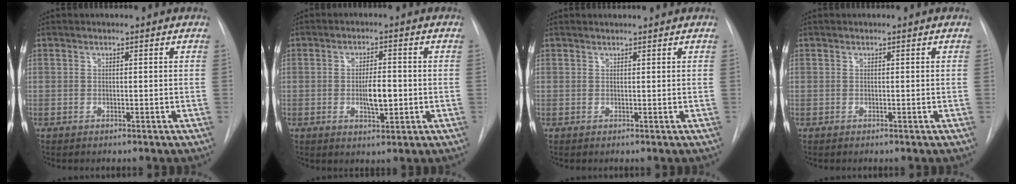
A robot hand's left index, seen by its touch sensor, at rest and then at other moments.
{"total": 4.7, "force": [-0.7, 1.5, 4.4], "torque": [-0.076, -0.003, -0.008]}
{"total": 1.6, "force": [1.5, 0.0, 0.3], "torque": [-0.007, 0.015, 0.026]}
{"total": 0.0}